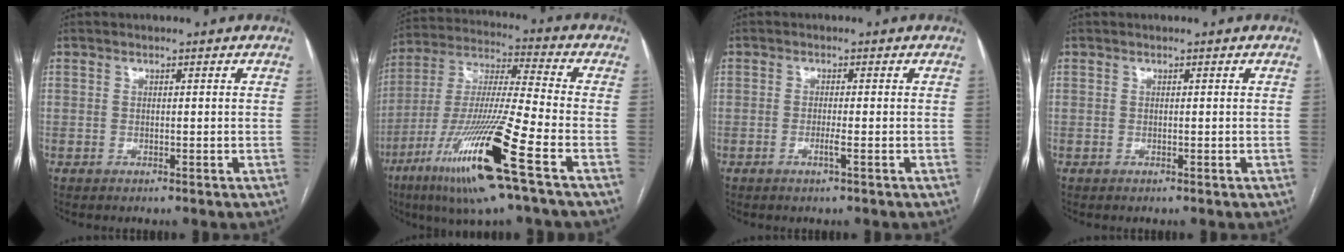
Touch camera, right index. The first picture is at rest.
{"total": 19.4, "force": [-9.1, -0.3, 17.1], "torque": [-0.355, -0.039, -0.174]}
{"total": 1.5, "force": [-0.7, -0.3, 1.4], "torque": [-0.027, -0.003, -0.013]}
{"total": 0.0}